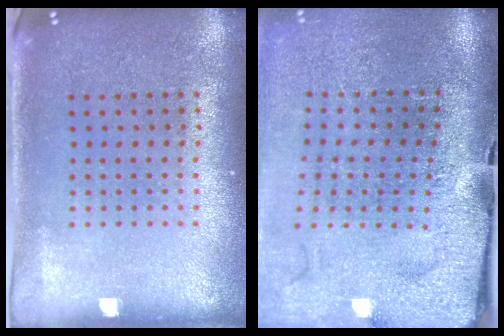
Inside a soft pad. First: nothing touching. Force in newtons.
{"total": 4.4, "press": 3.4, "slide": 2.7}